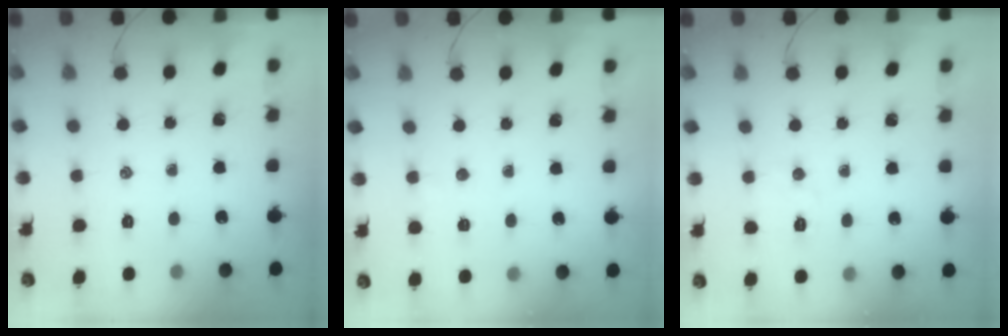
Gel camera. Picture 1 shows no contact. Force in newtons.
{"total": 3.1, "press": 2.9, "slide": 0.9}
{"total": 5.5, "press": 5.3, "slide": 1.3}